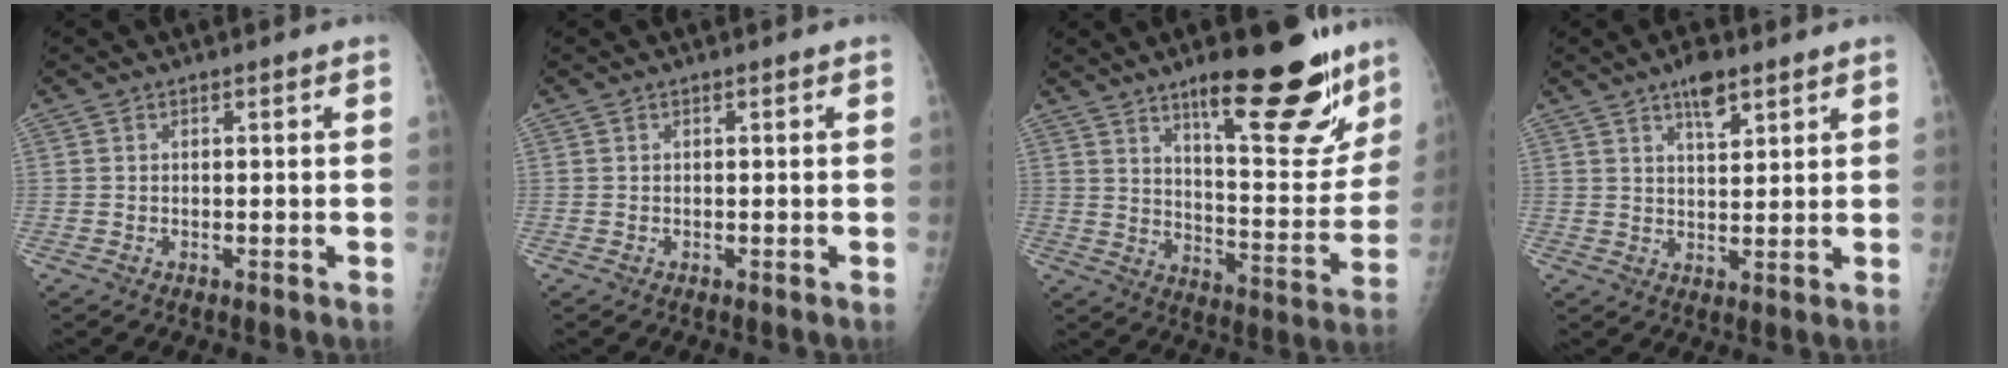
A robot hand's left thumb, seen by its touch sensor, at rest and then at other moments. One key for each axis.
{"total": 0.0}
{"total": 21.1, "fx": 13.8, "fy": 5.8, "fz": 14.8, "tx": -0.161, "ty": -0.089, "tz": 0.206}
{"total": 5.5, "fx": 3.6, "fy": 2.0, "fz": 3.6, "tx": -0.048, "ty": -0.019, "tz": 0.058}